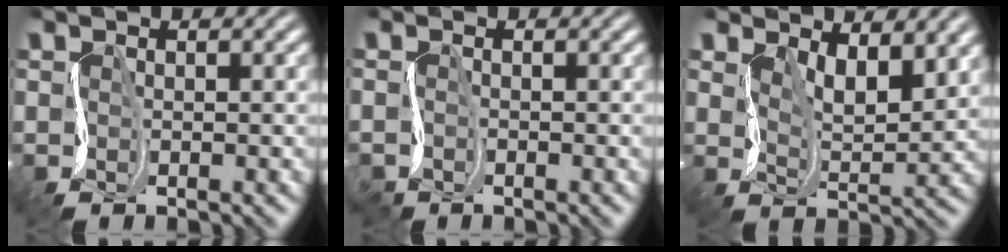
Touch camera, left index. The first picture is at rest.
{"total": 1.3, "force": [-1.1, 0.7, -0.2], "torque": [0.001, -0.012, -0.026]}
{"total": 4.4, "force": [2.1, 1.8, 3.4], "torque": [-0.065, -0.014, 0.036]}